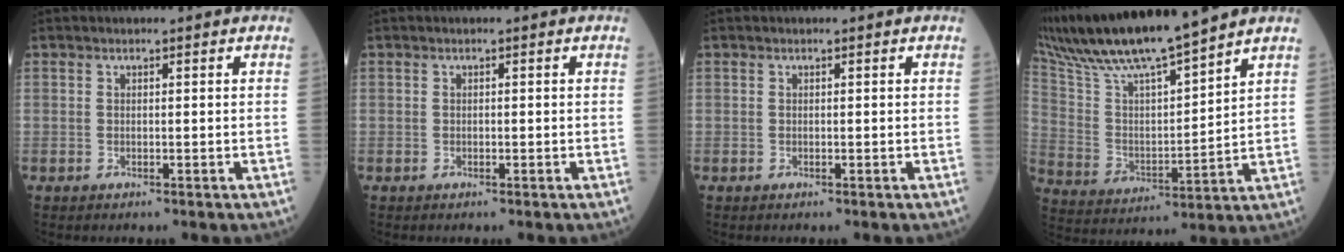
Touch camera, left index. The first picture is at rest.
{"total": 0.0}
{"total": 0.0}
{"total": 17.7, "force": [15.5, 0.2, 8.4], "torque": [-0.165, 0.007, 0.285]}